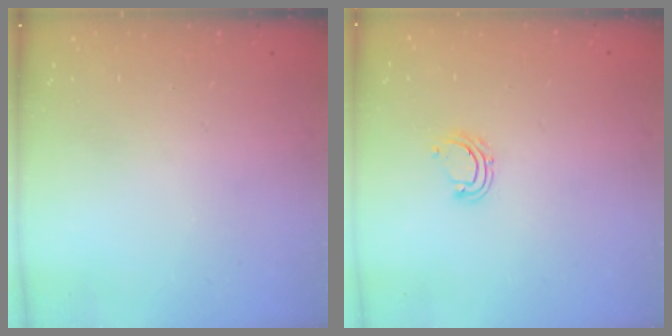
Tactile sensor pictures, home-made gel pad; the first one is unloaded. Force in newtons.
{"total": 4.7, "press": 4.6, "slide": 0.3}